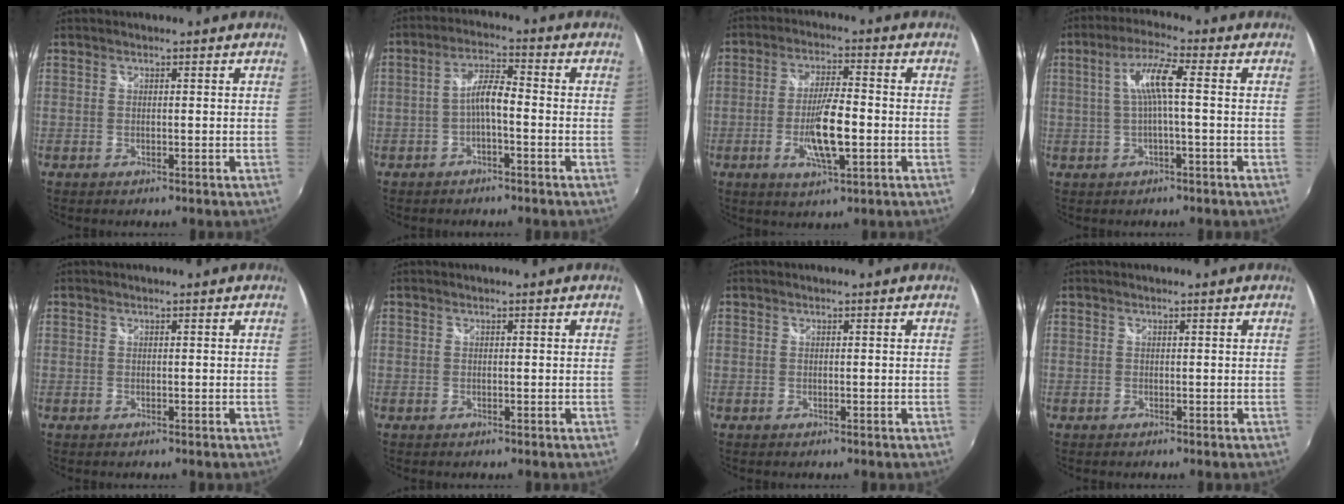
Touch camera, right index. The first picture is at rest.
{"total": 4.6, "force": [-1.8, 1.0, 4.1], "torque": [-0.084, 0.013, -0.033]}
{"total": 9.3, "force": [-2.5, 2.0, 8.7], "torque": [-0.167, -0.006, -0.045]}
{"total": 6.2, "force": [0.0, 0.2, 6.2], "torque": [-0.123, 0.008, 0.006]}
{"total": 0.0}
{"total": 0.0}
{"total": 0.0}
{"total": 0.0}